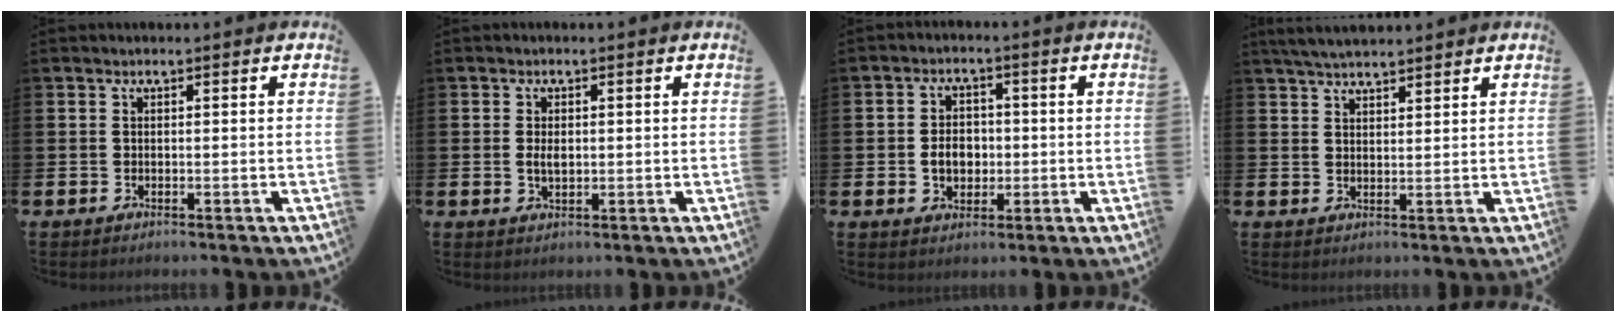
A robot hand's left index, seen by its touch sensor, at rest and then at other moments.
{"total": 2.0, "force": [0.1, 1.1, 1.7], "torque": [-0.018, -0.001, -0.002]}
{"total": 4.0, "force": [-0.4, 3.1, 2.5], "torque": [-0.029, -0.001, -0.017]}
{"total": 4.0, "force": [3.8, 0.6, 1.1], "torque": [-0.029, -0.009, 0.071]}